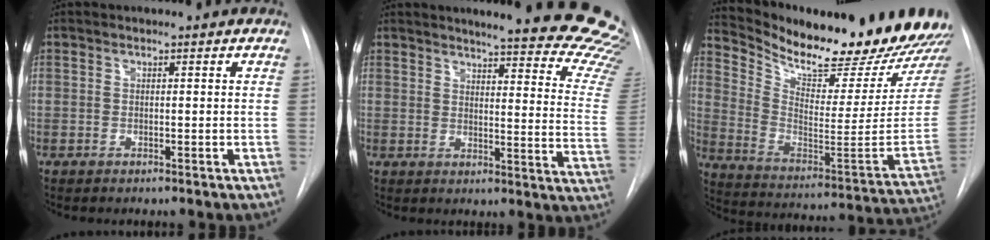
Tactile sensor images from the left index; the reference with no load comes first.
{"total": 25.8, "force": [23.2, 2.5, 10.9], "torque": [-0.116, -0.134, 0.246]}
{"total": 25.1, "force": [22.8, 2.8, 9.9], "torque": [-0.173, -0.100, 0.328]}